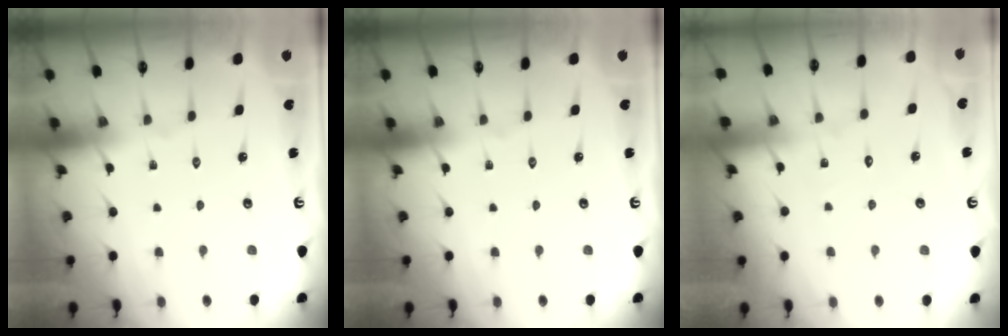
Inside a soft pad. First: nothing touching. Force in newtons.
{"total": 0.0}
{"total": 3.0, "press": 3.0, "slide": 0.3}